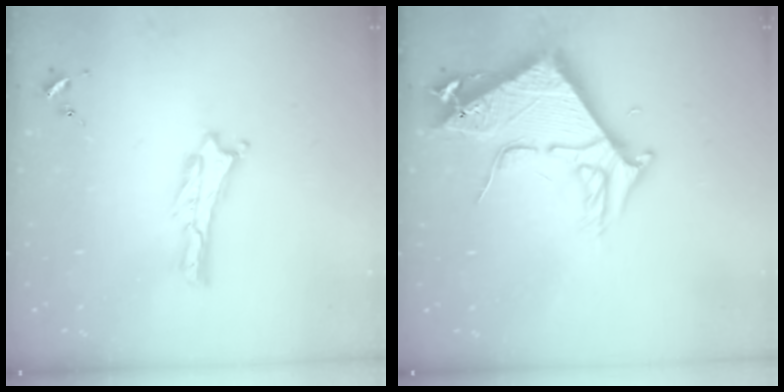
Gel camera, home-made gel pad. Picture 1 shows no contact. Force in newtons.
{"total": 8.8, "press": 8.7, "slide": 1.1}